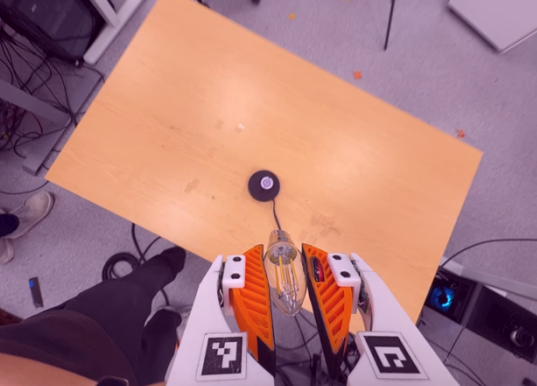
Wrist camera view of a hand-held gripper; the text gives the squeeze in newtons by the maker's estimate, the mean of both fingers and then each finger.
{"total": 12.1, "left": 12.5, "right": 11.8}